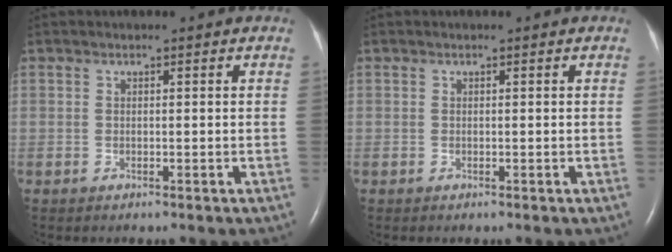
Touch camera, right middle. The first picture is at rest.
{"total": 0.0}